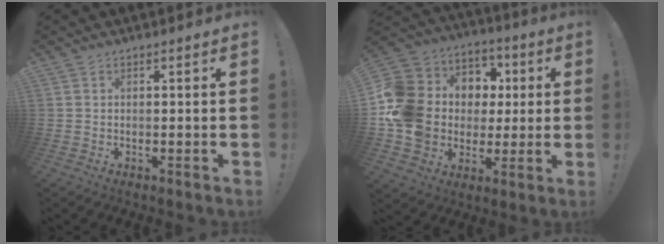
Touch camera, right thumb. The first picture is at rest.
{"total": 17.9, "force": [0.5, 15.8, 8.4], "torque": [-0.141, 0.007, 0.047]}